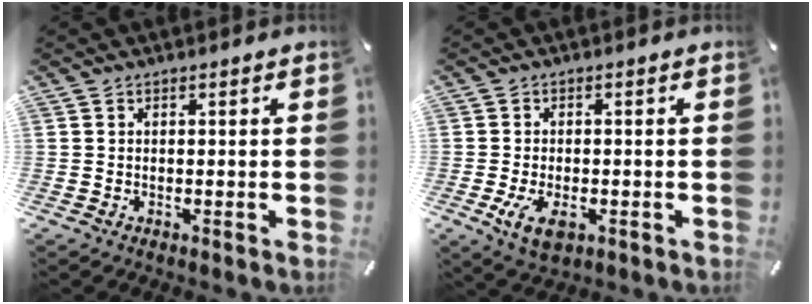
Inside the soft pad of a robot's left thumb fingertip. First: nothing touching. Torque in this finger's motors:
{"motor_torque": [0.08, 0.44, 0.42, 0.38, 0.04]}